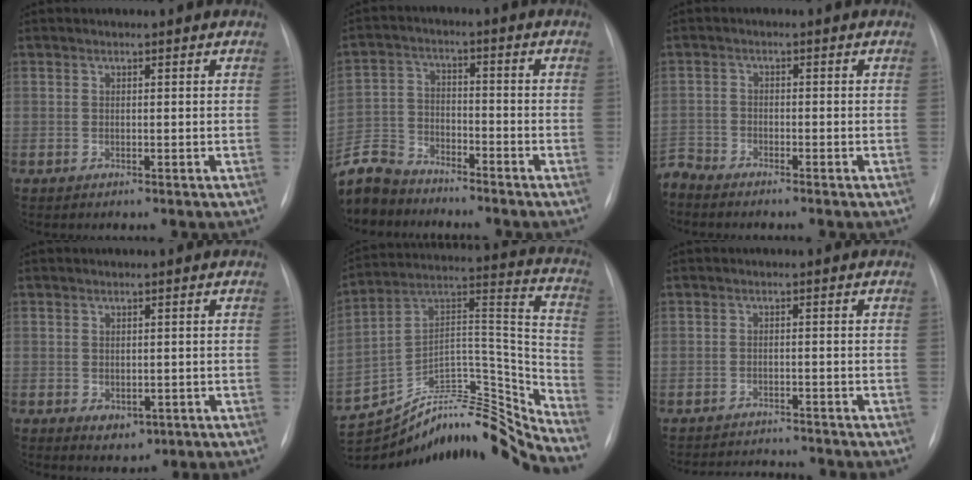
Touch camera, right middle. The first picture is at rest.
{"total": 12.3, "force": [-11.1, 4.7, 2.2], "torque": [-0.068, 0.007, -0.214]}
{"total": 3.9, "force": [-3.9, 0.2, 0.3], "torque": [-0.002, -0.013, -0.076]}
{"total": 2.9, "force": [-0.8, 2.0, 1.9], "torque": [-0.024, -0.005, 0.002]}
{"total": 23.5, "force": [-22.8, 0.4, 5.8], "torque": [-0.105, 0.048, -0.368]}
{"total": 4.4, "force": [-4.4, 0.2, 0.1], "torque": [-0.002, -0.004, -0.067]}